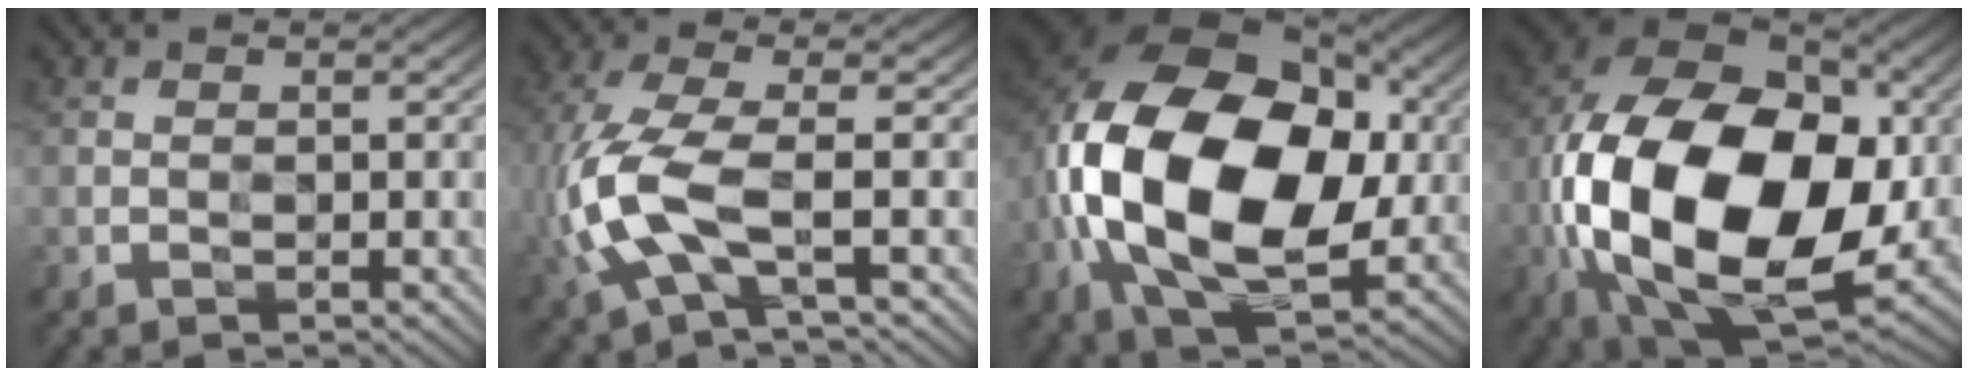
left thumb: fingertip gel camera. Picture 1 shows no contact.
{"total": 10.2, "force": [-2.2, 3.8, 9.2], "torque": [-0.231, -0.001, -0.050]}
{"total": 20.1, "force": [-0.4, 13.6, 14.8], "torque": [-0.324, -0.024, 0.005]}
{"total": 23.0, "force": [-2.9, 14.1, 17.9], "torque": [-0.413, -0.037, -0.027]}